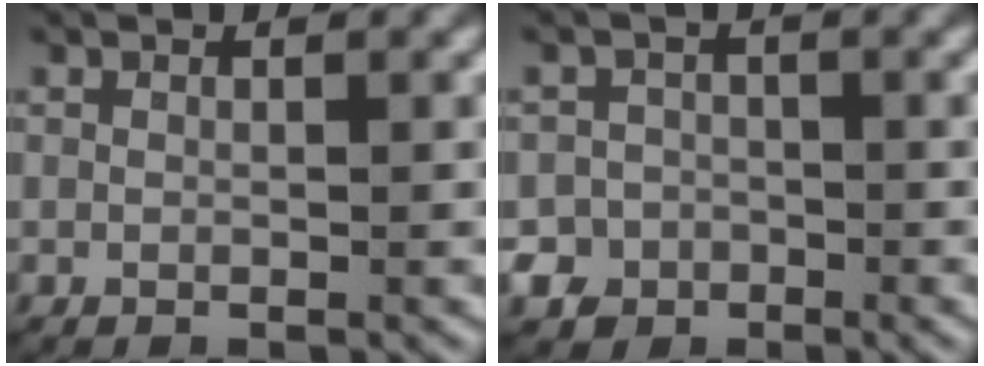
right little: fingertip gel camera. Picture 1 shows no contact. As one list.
[{"total": 7.3, "force": [-3.3, 6.4, 1.2], "torque": [-0.026, -0.016, -0.065]}]